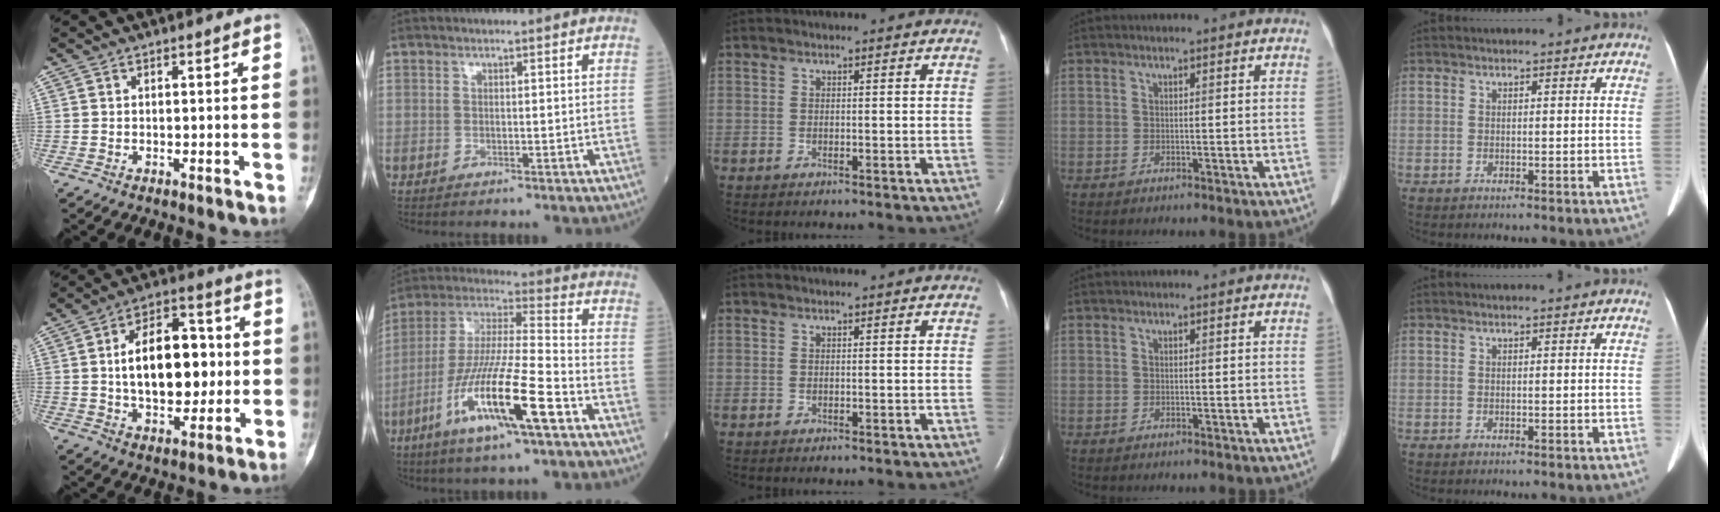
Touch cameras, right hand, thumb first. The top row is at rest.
{"thumb": {"total": 17.5, "force": [0.9, 10.3, 14.2], "torque": [-0.188, 0.022, 0.016]}, "index": {"total": 17.3, "force": [-7.8, 1.5, 15.4], "torque": [-0.305, -0.023, -0.146]}}